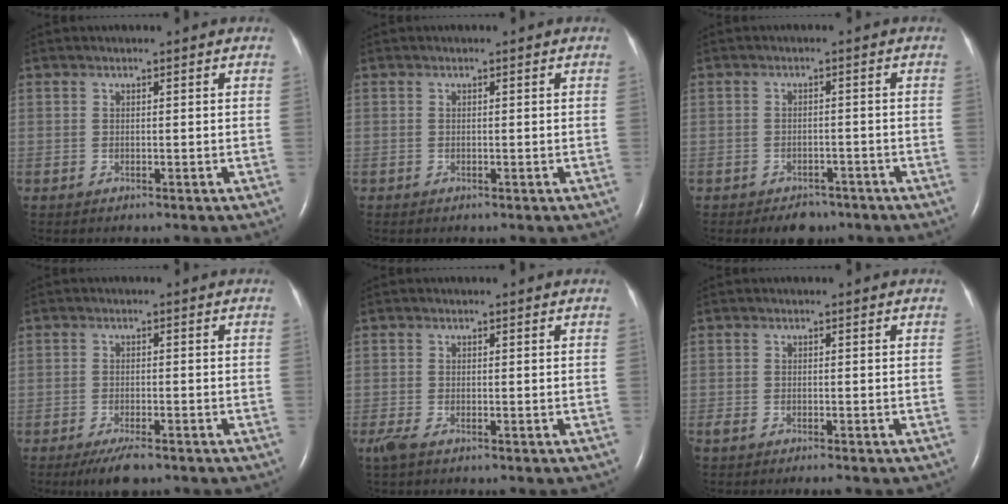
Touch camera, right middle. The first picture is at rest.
{"total": 0.0}
{"total": 3.8, "force": [-2.9, 2.0, 1.4], "torque": [-0.022, 0.002, -0.037]}
{"total": 4.1, "force": [-3.0, 0.9, 2.7], "torque": [-0.052, -0.007, -0.048]}
{"total": 2.2, "force": [-1.3, 0.7, 1.6], "torque": [-0.049, -0.009, -0.027]}
{"total": 2.2, "force": [-1.7, 0.5, 1.2], "torque": [-0.027, -0.008, -0.027]}